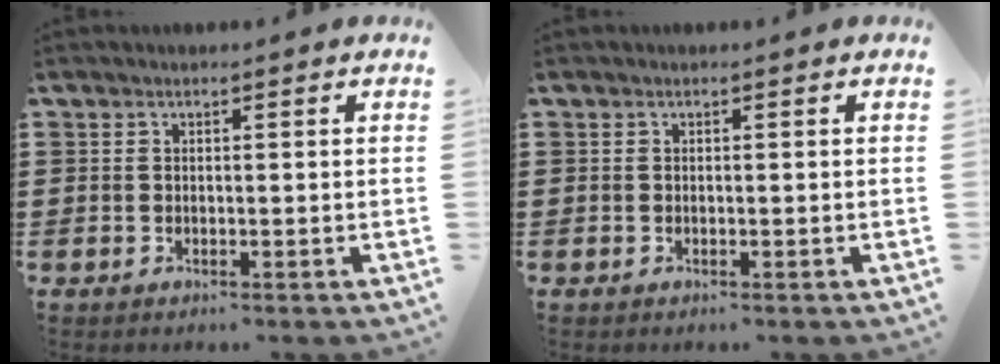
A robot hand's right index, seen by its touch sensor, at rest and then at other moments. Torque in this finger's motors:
{"motor_torque": [-0.06, -0.05, 0.09, -0.01]}